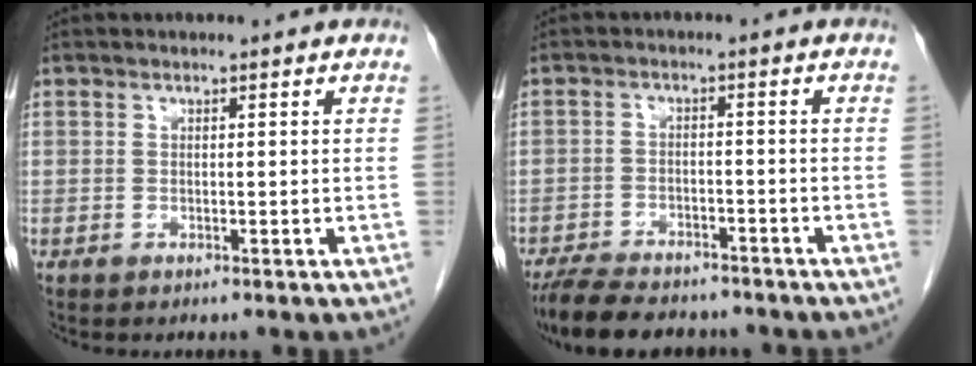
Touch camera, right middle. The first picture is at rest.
{"total": 11.6, "force": [-9.9, 3.5, 4.8], "torque": [-0.085, -0.006, -0.150]}